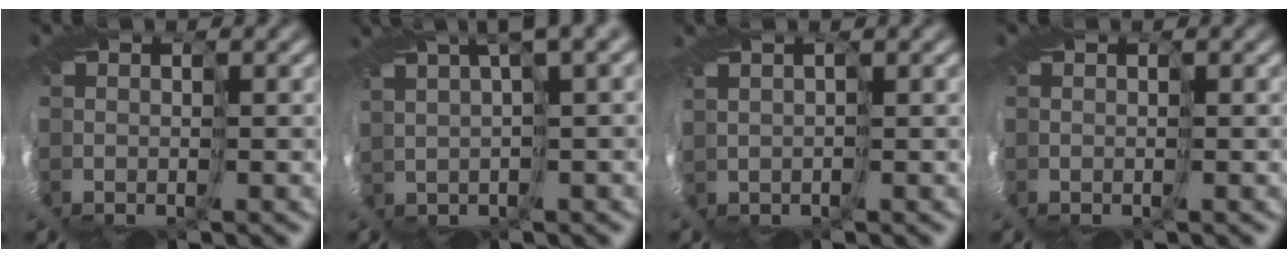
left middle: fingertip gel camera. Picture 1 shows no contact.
{"total": 3.6, "force": [2.3, -2.0, 2.0], "torque": [-0.019, 0.014, 0.043]}
{"total": 2.8, "force": [0.3, -2.1, -1.8], "torque": [0.033, 0.004, 0.010]}
{"total": 0.0}